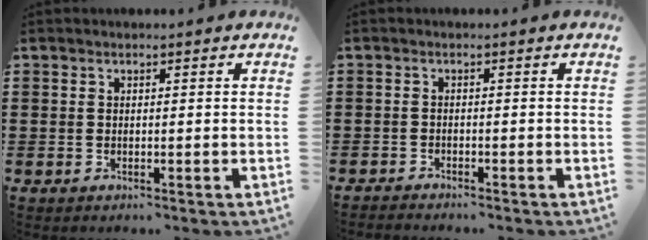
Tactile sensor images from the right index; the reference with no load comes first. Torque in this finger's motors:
{"motor_torque": [-1.84, 0.30, -0.46, -0.21]}